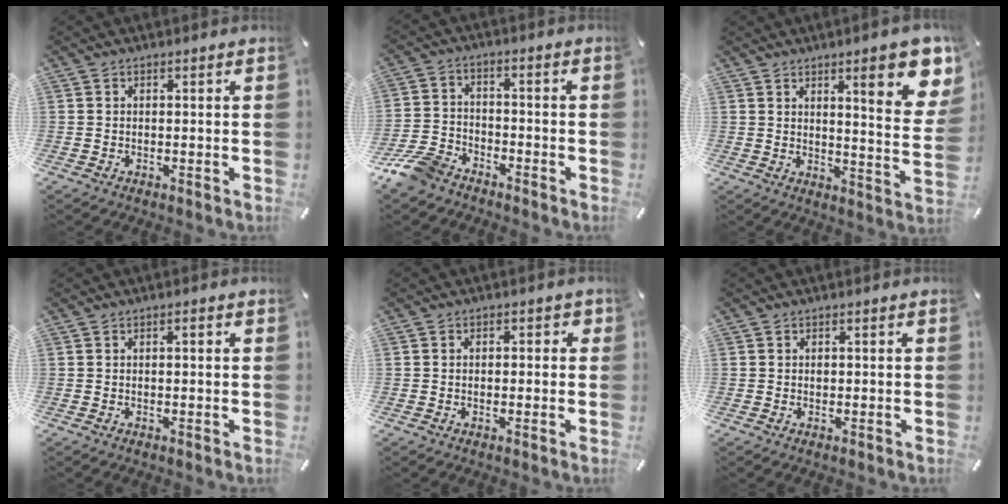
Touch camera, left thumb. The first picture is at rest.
{"total": 9.1, "force": [-7.2, 4.4, 3.4], "torque": [-0.072, 0.034, -0.138]}
{"total": 14.4, "force": [7.4, 3.6, 11.8], "torque": [-0.150, -0.043, 0.110]}
{"total": 1.2, "force": [0.1, 0.3, 1.1], "torque": [-0.021, 0.002, 0.001]}
{"total": 1.9, "force": [-0.8, 1.5, 1.0], "torque": [-0.009, 0.005, -0.018]}
{"total": 0.7, "force": [0.1, 0.6, 0.4], "torque": [-0.001, -0.003, -0.001]}